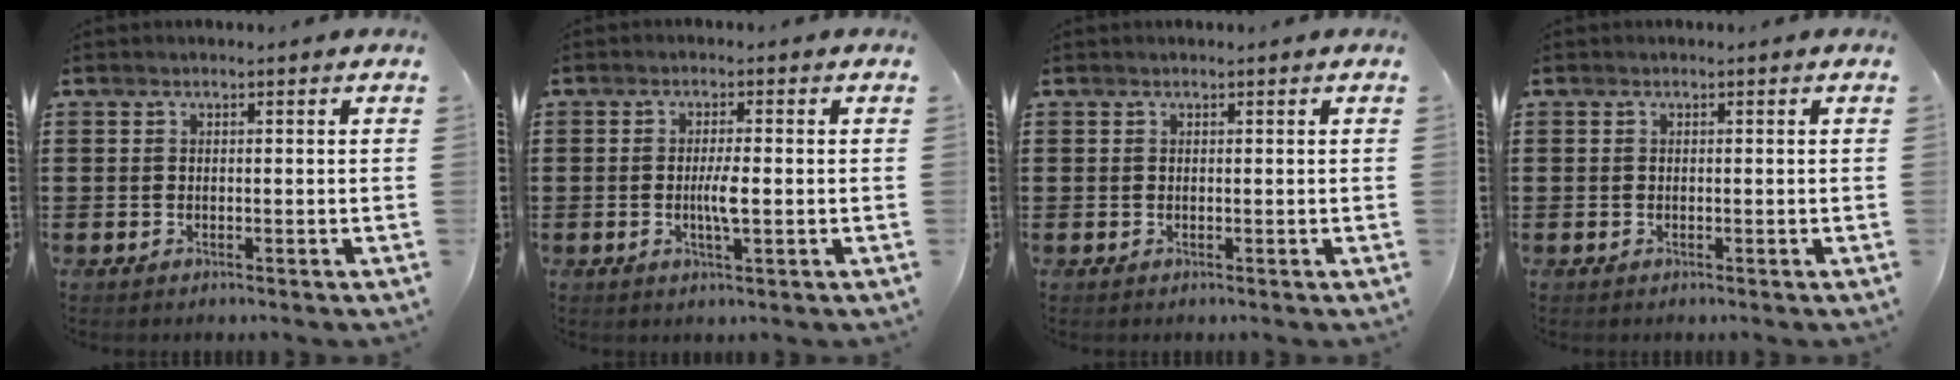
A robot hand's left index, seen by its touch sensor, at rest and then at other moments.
{"total": 3.4, "force": [-0.4, 0.4, 3.4], "torque": [-0.061, -0.002, -0.008]}
{"total": 0.0}
{"total": 0.0}